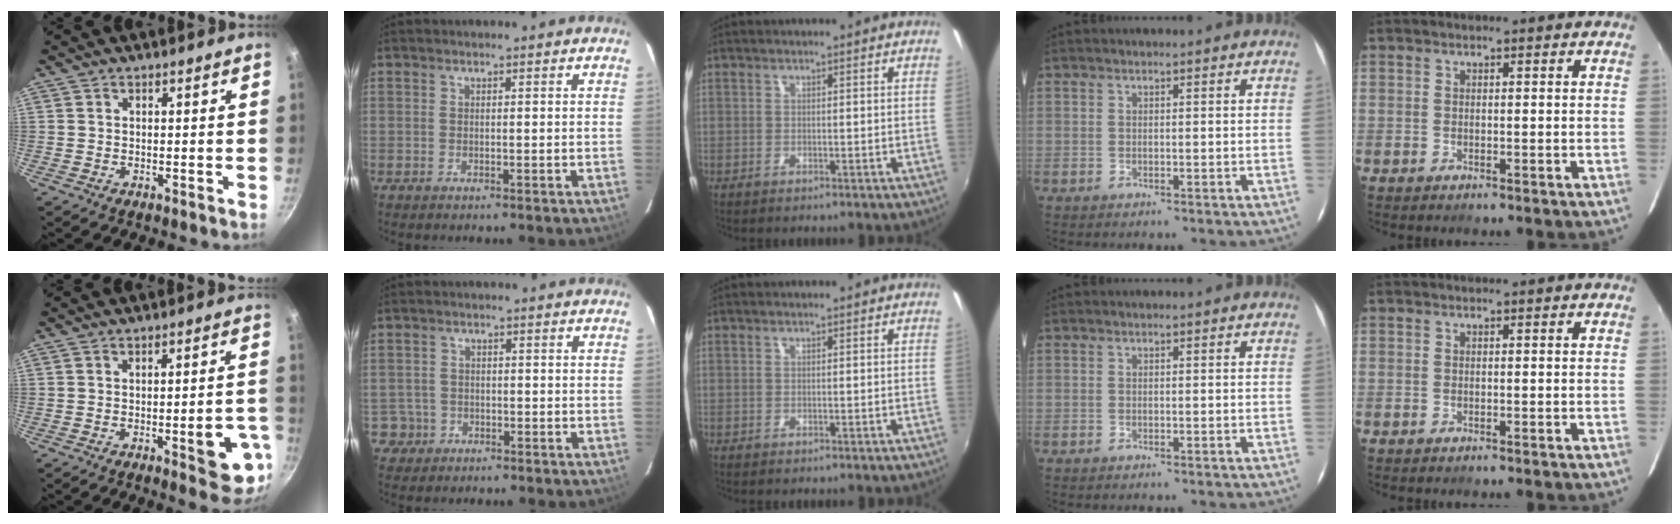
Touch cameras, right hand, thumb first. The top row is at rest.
{"thumb": {"total": 10.0, "force": [-3.3, 3.2, 8.9], "torque": [-0.082, 0.017, -0.038]}, "index": {"total": 3.7, "force": [-1.3, 3.5, -0.1], "torque": [-0.005, 0.019, -0.020]}}